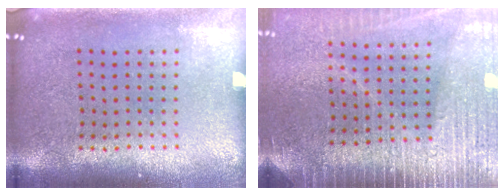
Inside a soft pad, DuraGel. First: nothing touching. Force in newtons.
{"total": 3.6, "press": 3.1, "slide": 1.9}